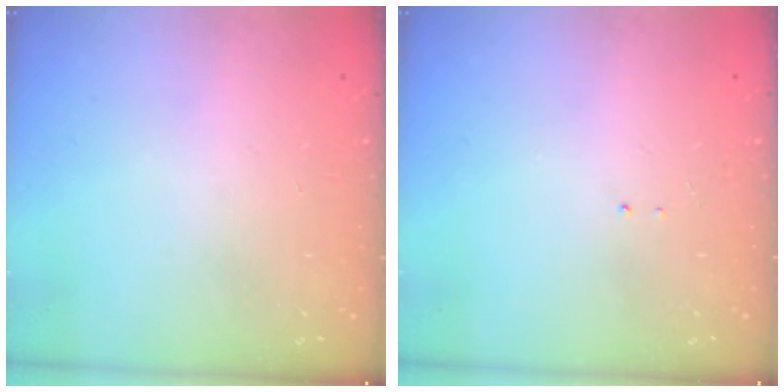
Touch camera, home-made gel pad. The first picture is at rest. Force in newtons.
{"total": 0.7, "press": 0.7, "slide": 0.1}